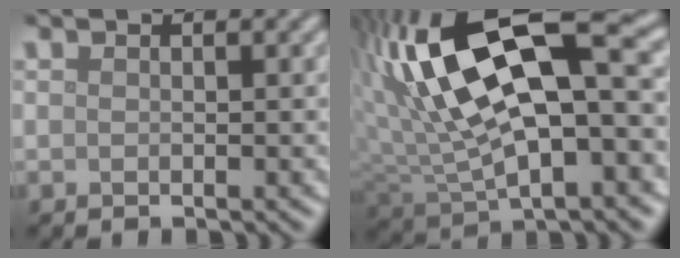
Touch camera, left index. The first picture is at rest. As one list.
[{"total": 15.9, "force": [3.7, 6.4, 14.1], "torque": [-0.266, 0.016, 0.061]}]